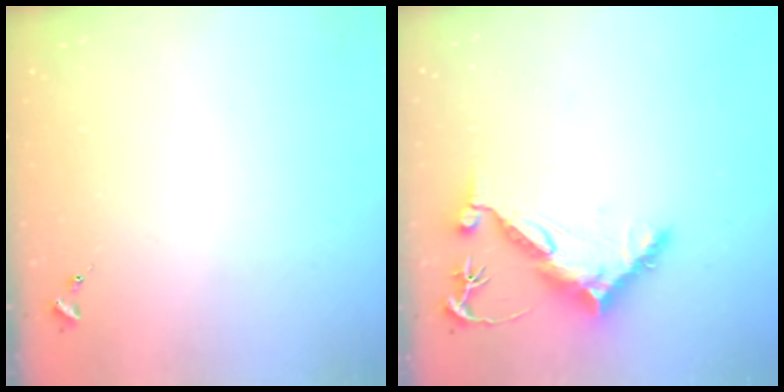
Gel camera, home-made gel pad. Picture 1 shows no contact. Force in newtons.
{"total": 11.7, "press": 11.7, "slide": 0.9}